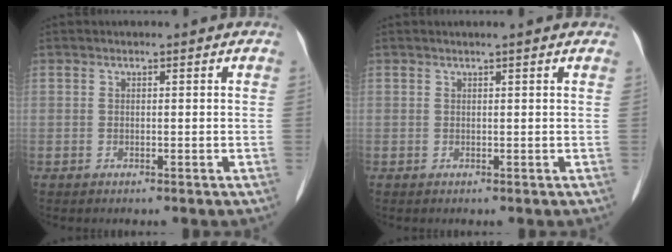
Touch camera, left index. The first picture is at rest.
{"total": 2.1, "force": [1.8, 0.0, 1.0], "torque": [-0.014, 0.018, 0.021]}